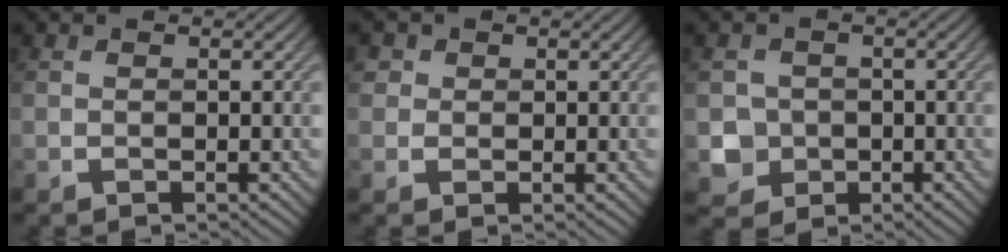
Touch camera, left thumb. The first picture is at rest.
{"total": 2.3, "force": [0.9, 2.0, 0.4], "torque": [-0.013, 0.006, 0.006]}
{"total": 4.0, "force": [-0.9, 3.8, 0.9], "torque": [-0.025, -0.005, -0.029]}